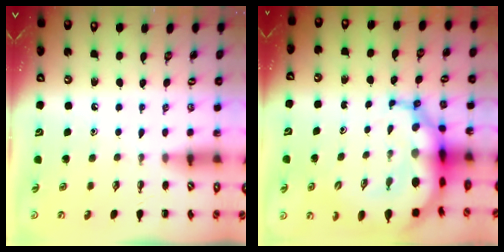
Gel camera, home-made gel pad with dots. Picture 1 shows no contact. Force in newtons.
{"total": 13.4, "press": 12.9, "slide": 3.8}